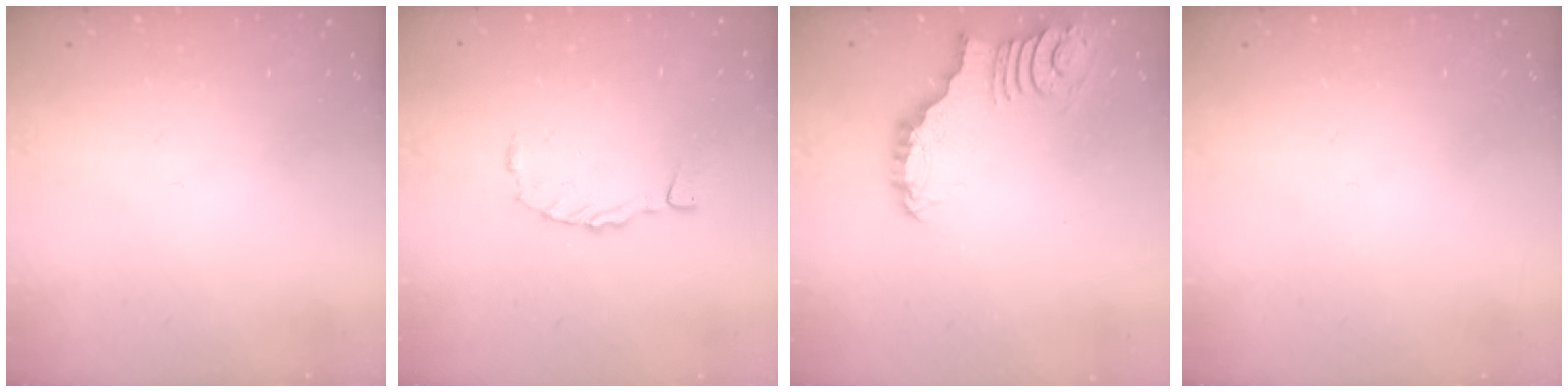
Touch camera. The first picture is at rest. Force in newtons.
{"total": 0.0}
{"total": 3.0, "press": 3.0, "slide": 0.0}
{"total": 0.0}